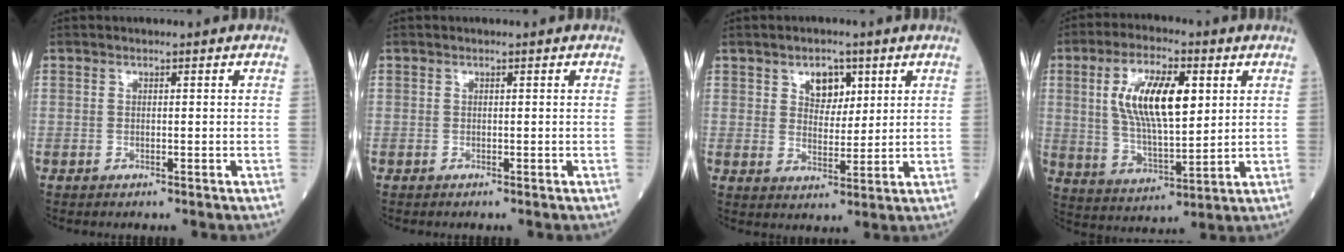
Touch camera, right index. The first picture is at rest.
{"total": 0.0}
{"total": 4.7, "force": [2.3, 2.9, 3.0], "torque": [-0.046, 0.005, 0.039]}
{"total": 13.2, "force": [3.5, 4.2, 12.0], "torque": [-0.238, 0.007, 0.066]}